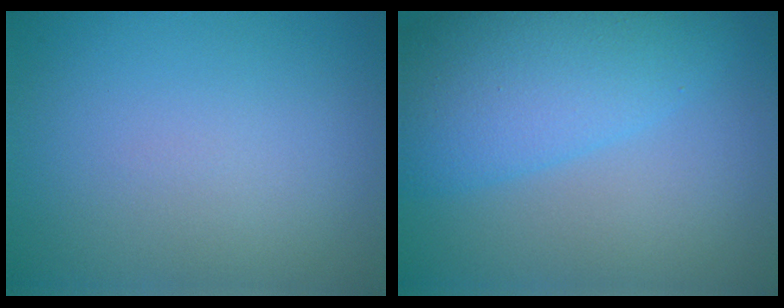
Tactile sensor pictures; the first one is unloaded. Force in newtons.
{"total": 8.2, "press": 8.2, "slide": 0.3}